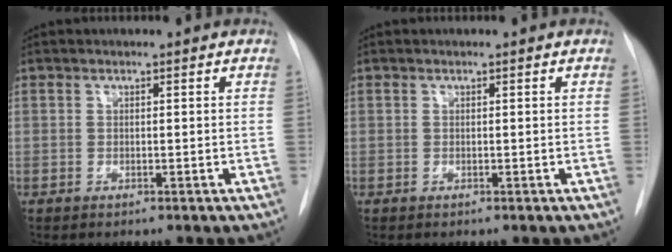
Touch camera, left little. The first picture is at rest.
{"total": 0.0}